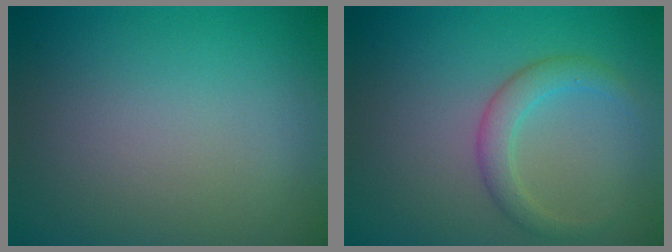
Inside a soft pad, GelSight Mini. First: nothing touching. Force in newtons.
{"total": 2.6, "press": 2.6, "slide": 0.2}